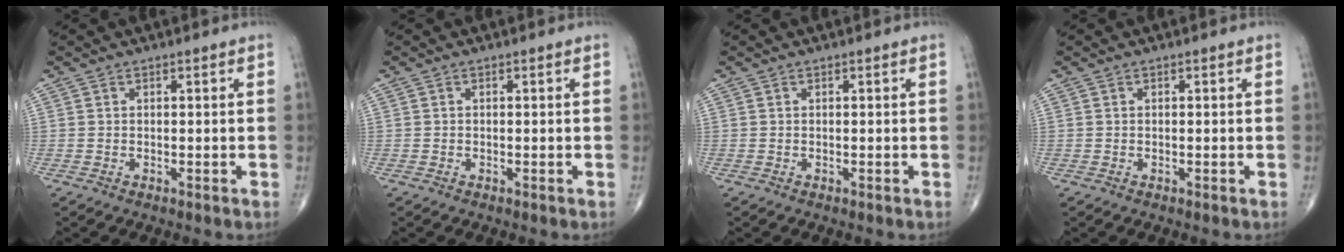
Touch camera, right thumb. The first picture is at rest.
{"total": 0.0}
{"total": 0.0}
{"total": 0.0}